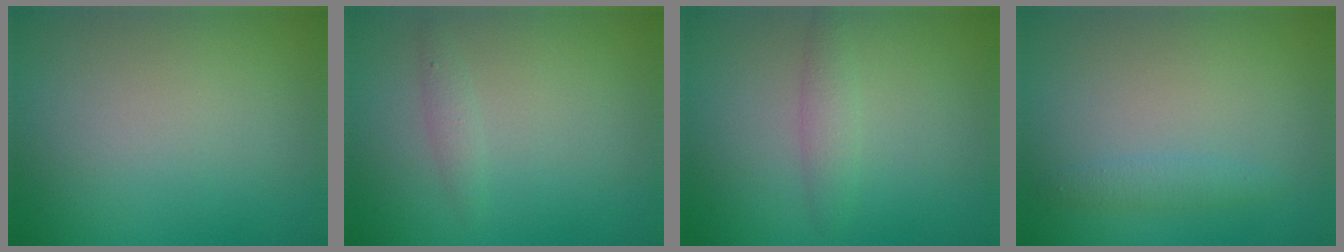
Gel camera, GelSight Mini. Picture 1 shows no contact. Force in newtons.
{"total": 1.0, "press": 1.0, "slide": 0.1}
{"total": 1.8, "press": 1.8, "slide": 0.1}
{"total": 1.3, "press": 1.3, "slide": 0.0}